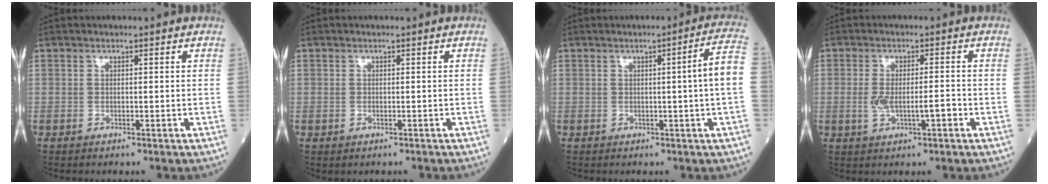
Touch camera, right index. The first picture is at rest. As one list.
[{"total": 0.7, "force": [-0.2, 0.6, 0.0], "torque": [-0.001, 0.005, -0.004]}, {"total": 5.5, "force": [-0.1, -1.2, 5.4], "torque": [-0.070, 0.002, -0.001]}, {"total": 4.6, "force": [-1.2, 1.3, 4.3], "torque": [-0.085, 0.005, -0.015]}]